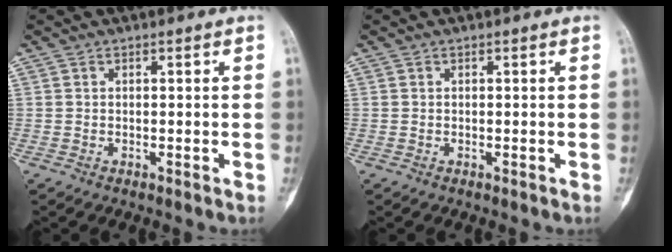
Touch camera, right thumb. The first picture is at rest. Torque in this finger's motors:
{"motor_torque": [0.46, 0.26, -0.05, -0.05, 0.00]}